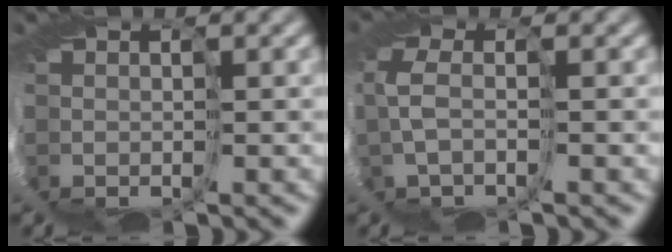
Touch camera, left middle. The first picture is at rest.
{"total": 1.5, "force": [0.2, 0.2, 1.5], "torque": [-0.074, 0.004, -0.011]}